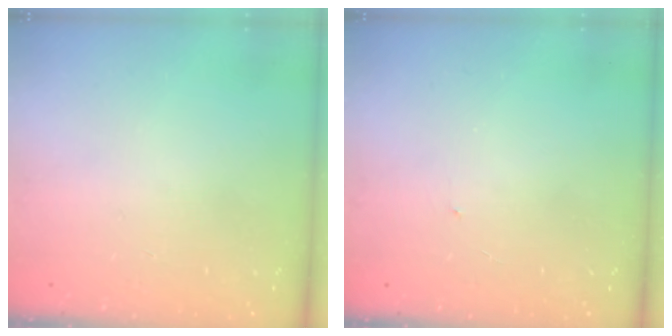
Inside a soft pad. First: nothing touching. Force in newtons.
{"total": 0.6, "press": 0.6, "slide": 0.1}